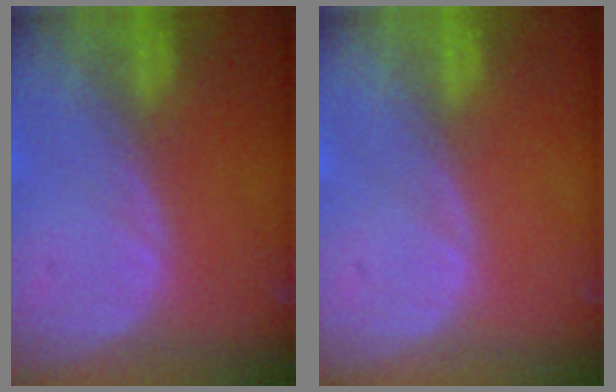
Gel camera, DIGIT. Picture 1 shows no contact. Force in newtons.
{"total": 0.0}